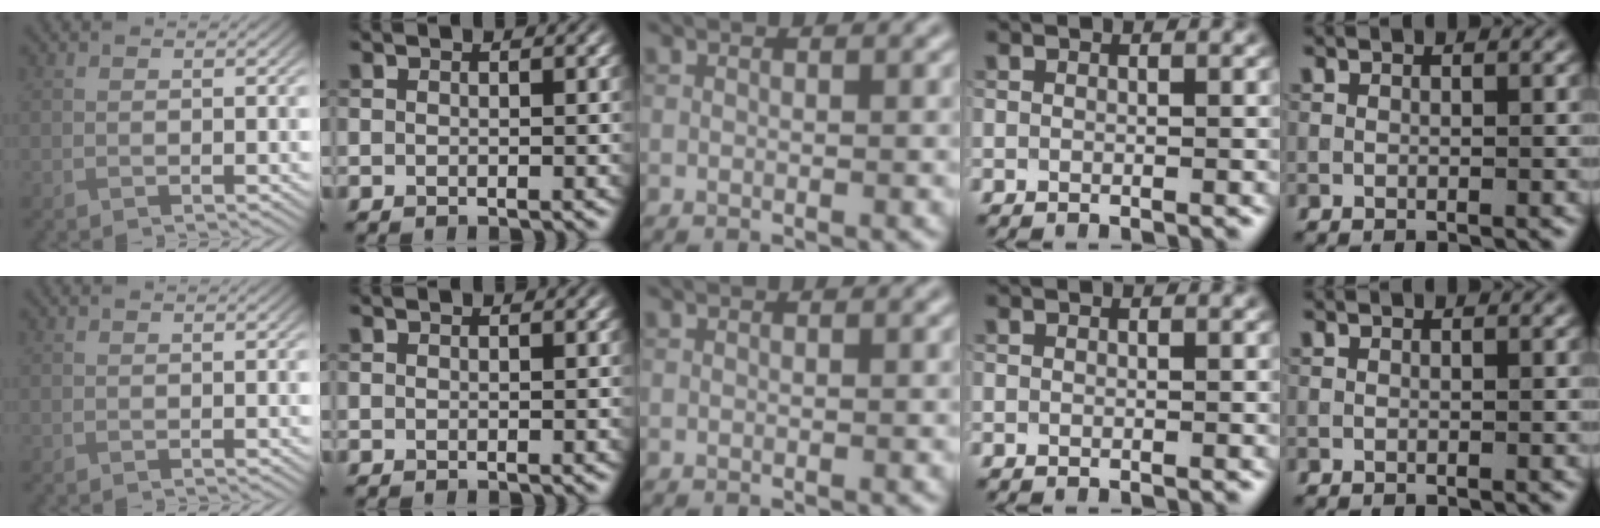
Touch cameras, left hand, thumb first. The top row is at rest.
{}